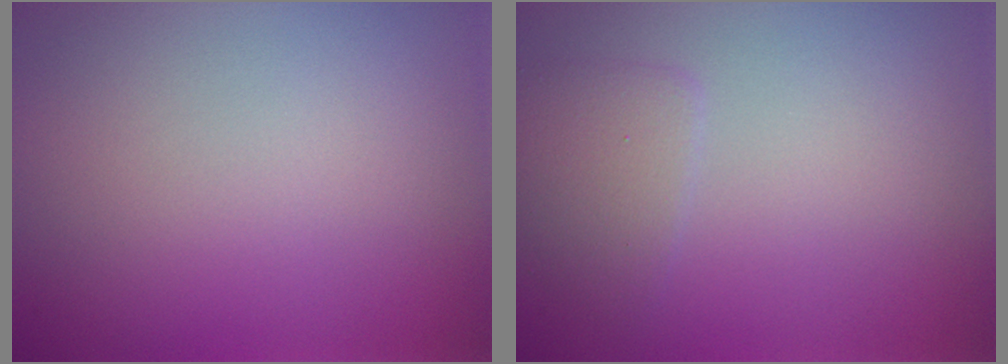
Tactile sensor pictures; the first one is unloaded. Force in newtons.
{"total": 1.8, "press": 1.8, "slide": 0.1}